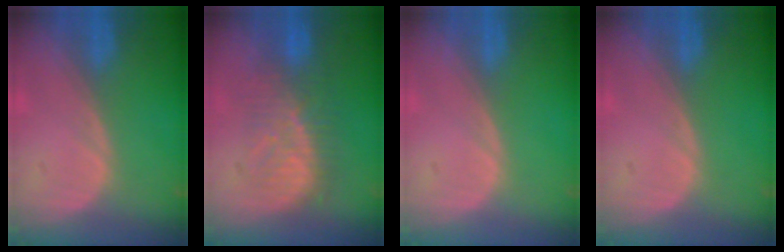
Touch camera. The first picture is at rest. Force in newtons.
{"total": 8.0, "press": 7.8, "slide": 1.6}
{"total": 0.0}
{"total": 0.0}